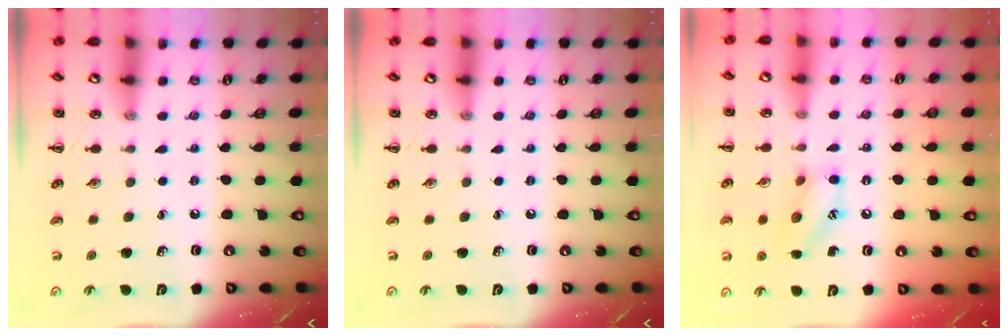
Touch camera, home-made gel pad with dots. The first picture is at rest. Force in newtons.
{"total": 0.0}
{"total": 10.8, "press": 10.7, "slide": 1.6}